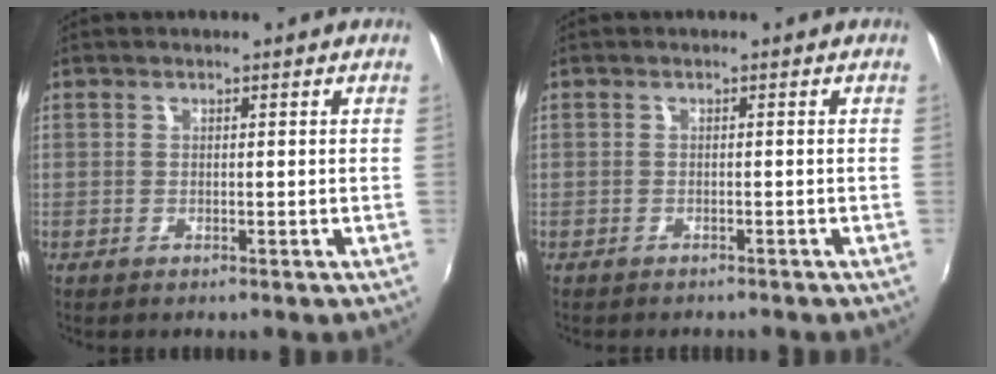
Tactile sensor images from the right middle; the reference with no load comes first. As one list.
[{"total": 2.0, "force": [-1.9, 0.5, 0.6], "torque": [-0.020, -0.011, -0.027]}]